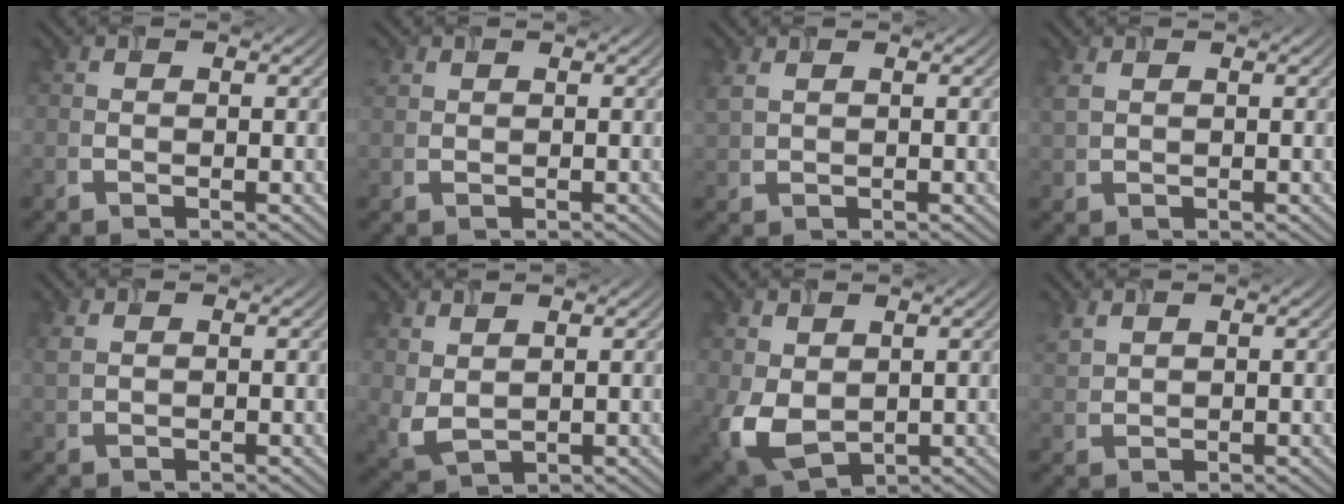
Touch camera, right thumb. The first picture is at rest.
{"total": 1.0, "force": [0.6, 0.6, 0.3], "torque": [-0.010, 0.002, 0.017]}
{"total": 1.9, "force": [1.1, 0.9, 1.2], "torque": [-0.039, 0.003, 0.028]}
{"total": 1.5, "force": [0.9, 0.7, 1.0], "torque": [-0.033, 0.001, 0.021]}
{"total": 1.2, "force": [0.7, 0.5, 0.8], "torque": [-0.028, 0.002, 0.018]}
{"total": 3.4, "force": [2.0, 1.6, 2.2], "torque": [-0.063, -0.002, 0.048]}
{"total": 6.6, "force": [0.5, 4.5, 4.8], "torque": [-0.141, -0.016, 0.014]}
{"total": 2.1, "force": [1.6, 0.9, 1.0], "torque": [-0.032, 0.004, 0.042]}